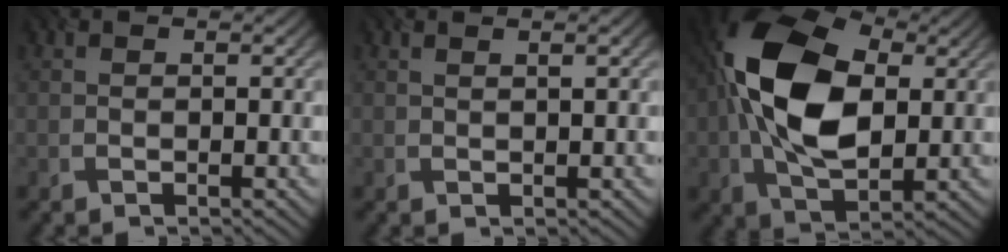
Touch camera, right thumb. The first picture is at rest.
{"total": 1.4, "force": [0.8, 0.1, 1.2], "torque": [-0.020, 0.007, 0.010]}
{"total": 16.4, "force": [1.6, 9.7, 13.1], "torque": [-0.278, 0.016, 0.022]}